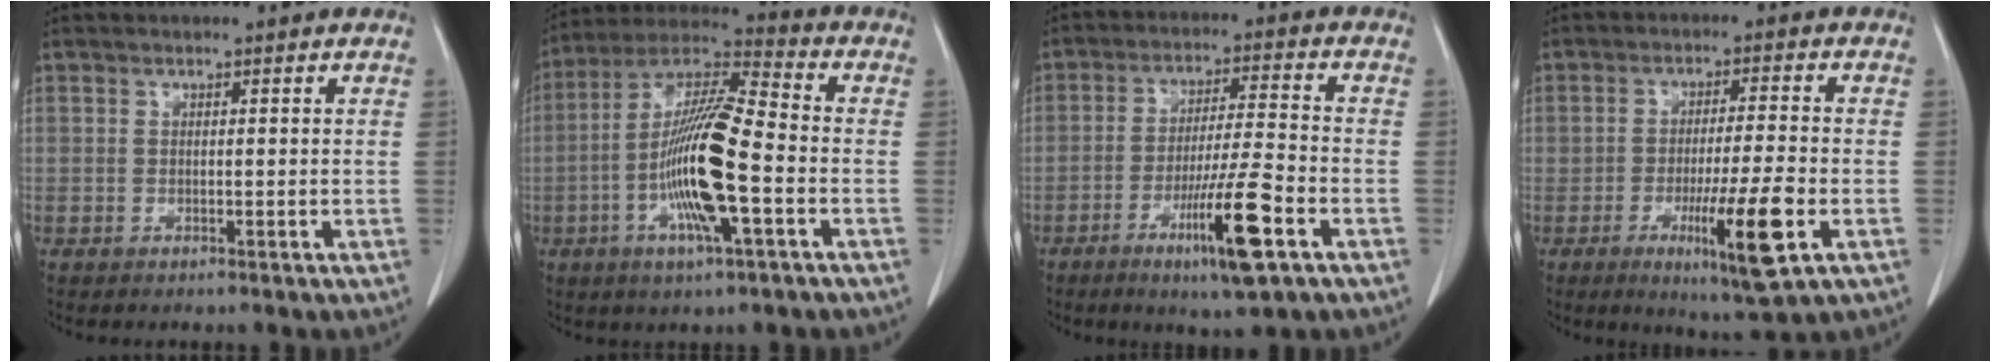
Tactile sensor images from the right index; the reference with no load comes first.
{"total": 15.8, "force": [-3.7, 1.7, 15.2], "torque": [-0.297, -0.002, -0.073]}
{"total": 11.5, "force": [-5.3, -0.1, 10.2], "torque": [-0.177, -0.018, -0.091]}
{"total": 11.1, "force": [-3.9, 0.1, 10.4], "torque": [-0.168, -0.029, -0.061]}